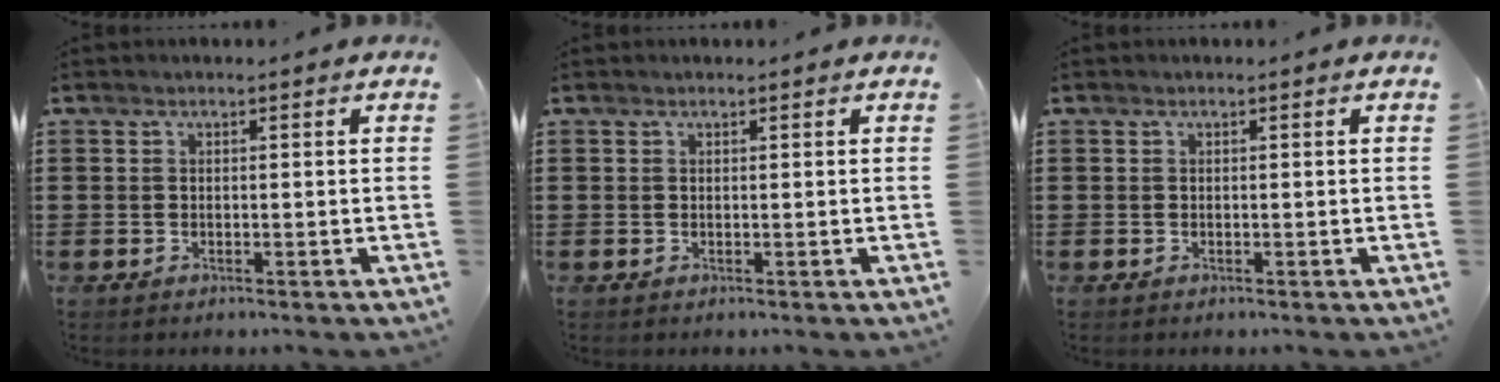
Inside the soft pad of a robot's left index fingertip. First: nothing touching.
{"total": 0.0}
{"total": 0.0}